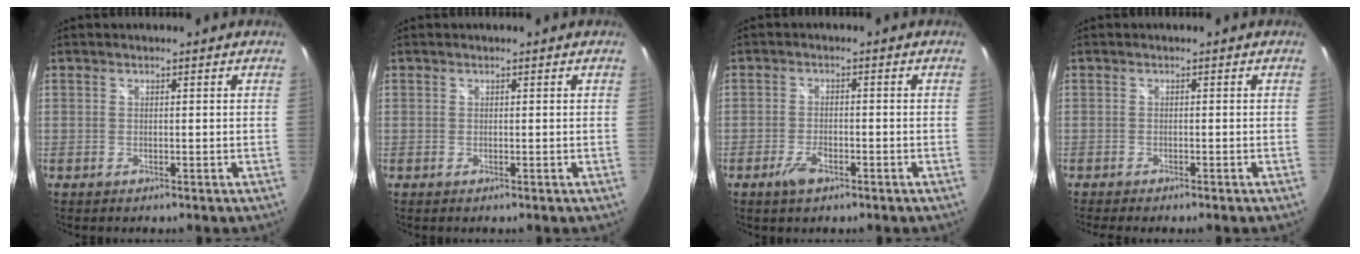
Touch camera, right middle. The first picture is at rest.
{"total": 0.0}
{"total": 3.8, "force": [-2.4, 1.8, 2.4], "torque": [-0.056, -0.004, -0.043]}
{"total": 2.4, "force": [-2.1, -0.1, 1.1], "torque": [-0.024, -0.012, -0.032]}